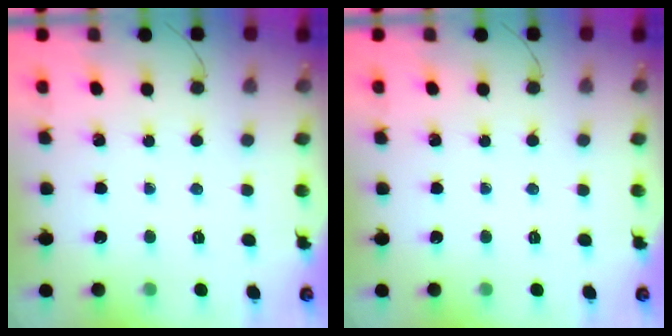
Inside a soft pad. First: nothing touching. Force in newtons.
{"total": 0.0}